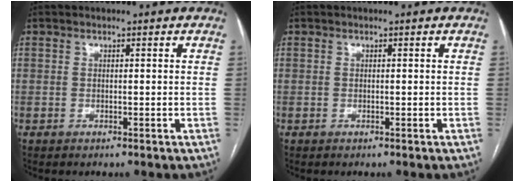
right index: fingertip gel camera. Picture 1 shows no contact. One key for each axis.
{"total": 0.0}